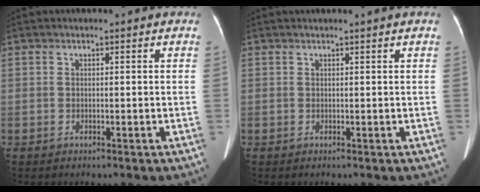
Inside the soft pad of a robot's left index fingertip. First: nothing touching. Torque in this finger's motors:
{"motor_torque": [-0.07, -0.12, 0.08, 0.03]}